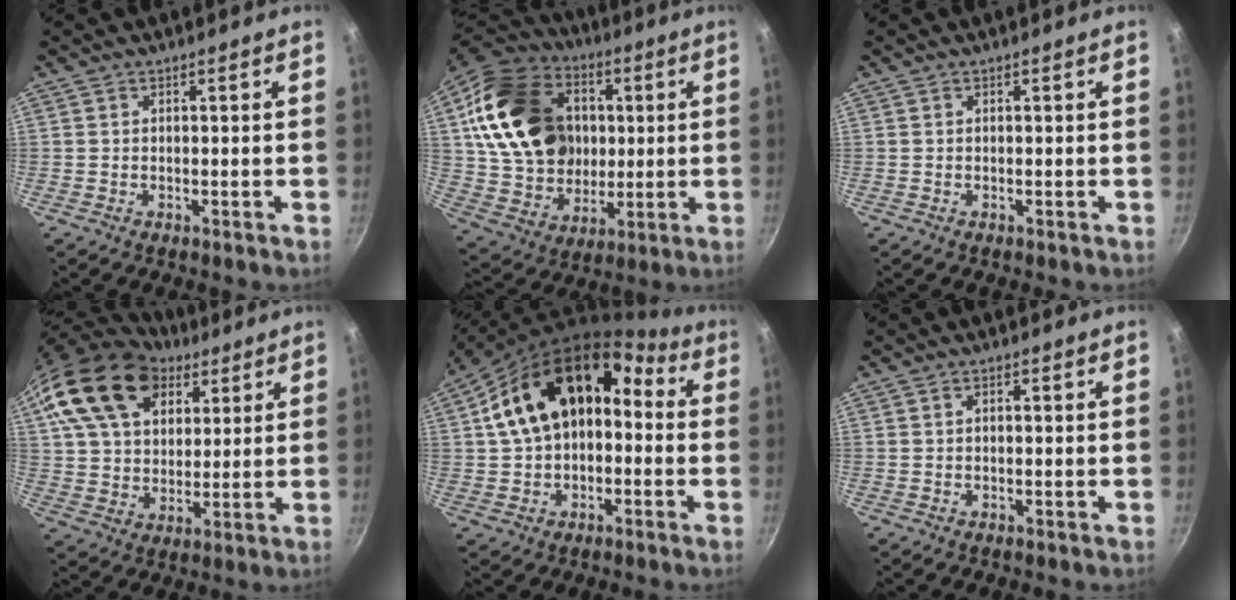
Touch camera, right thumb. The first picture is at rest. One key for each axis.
{"total": 28.0, "fx": 4.9, "fy": 21.8, "fz": 16.8, "tx": -0.276, "ty": 0.014, "tz": 0.104}
{"total": 0.0}
{"total": 19.9, "fx": 10.2, "fy": 13.3, "fz": 10.9, "tx": -0.171, "ty": -0.011, "tz": 0.183}
{"total": 19.9, "fx": 1.6, "fy": 13.7, "fz": 14.4, "tx": -0.228, "ty": 0.069, "tz": 0.019}
{"total": 0.6, "fx": 0.0, "fy": 0.4, "fz": 0.5, "tx": -0.011, "ty": 0.006, "tz": 0.003}